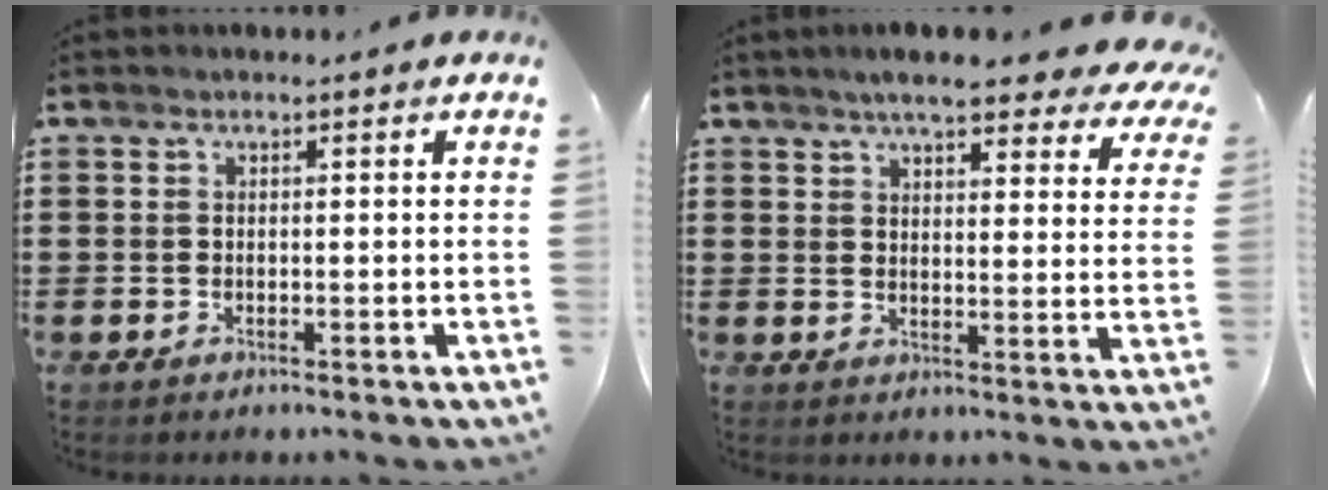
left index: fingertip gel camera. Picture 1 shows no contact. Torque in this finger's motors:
{"motor_torque": [2.14, 0.00, 0.03, -0.17]}